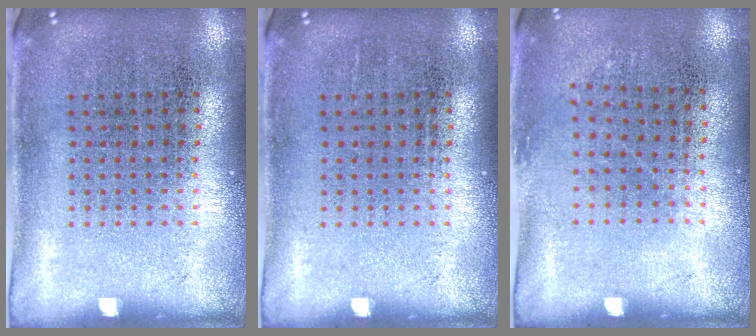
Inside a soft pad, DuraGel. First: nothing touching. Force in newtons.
{"total": 0.0}
{"total": 0.8, "press": 0.6, "slide": 0.5}